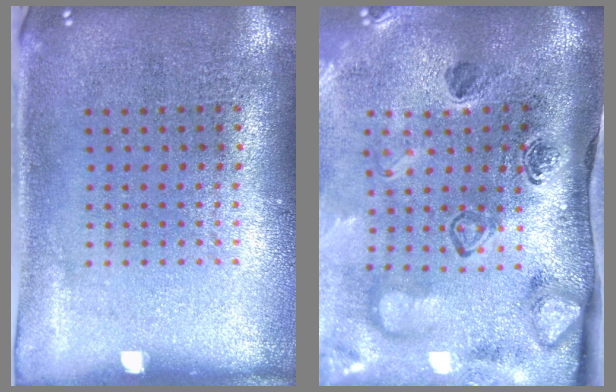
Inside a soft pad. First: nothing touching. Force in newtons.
{"total": 4.5, "press": 3.1, "slide": 3.3}